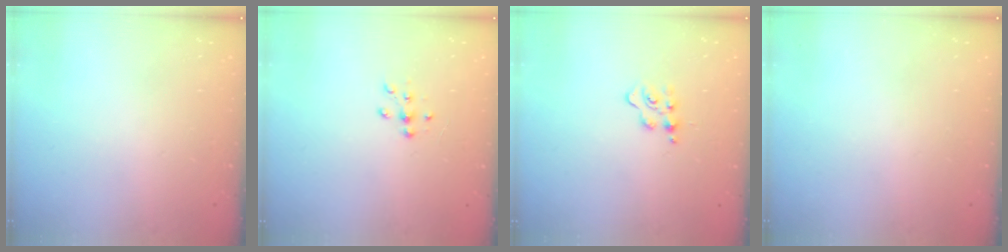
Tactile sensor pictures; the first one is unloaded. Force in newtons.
{"total": 5.7, "press": 5.7, "slide": 0.7}
{"total": 5.0, "press": 5.0, "slide": 0.5}
{"total": 0.0}